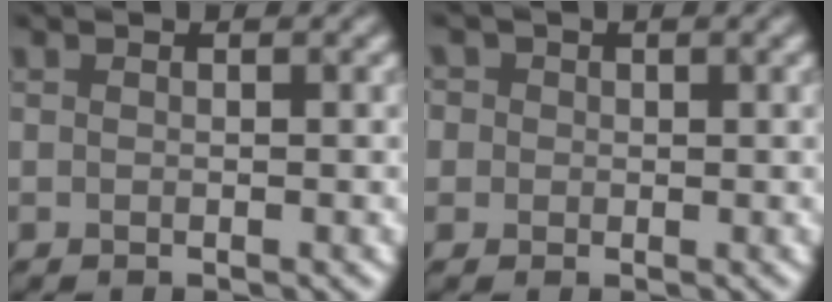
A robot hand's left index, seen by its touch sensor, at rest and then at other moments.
{"total": 3.1, "force": [1.2, 2.5, 1.4], "torque": [-0.026, 0.023, 0.002]}